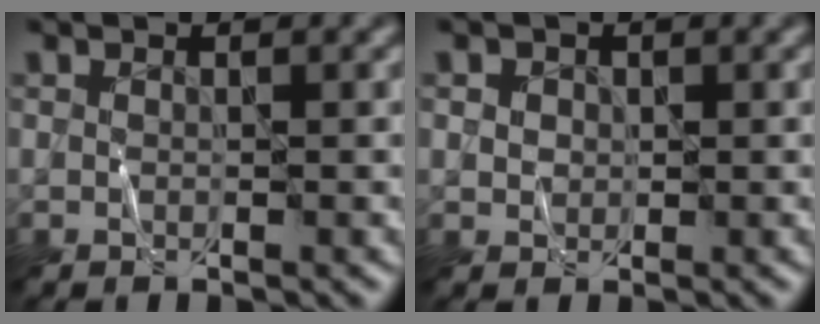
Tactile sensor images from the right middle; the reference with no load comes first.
{"total": 2.2, "force": [0.9, 1.7, 0.9], "torque": [-0.018, 0.003, 0.015]}